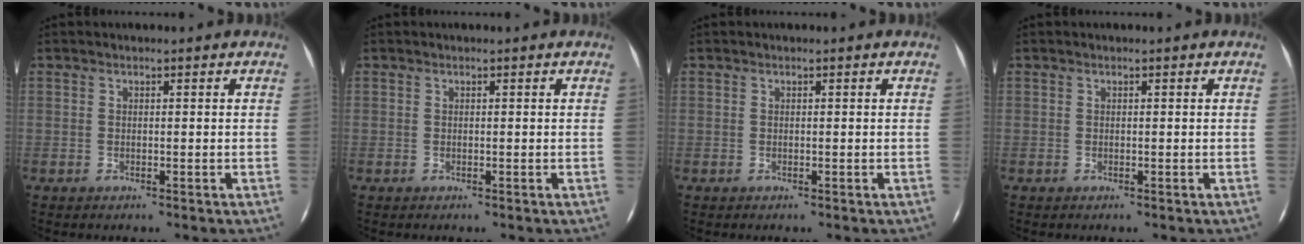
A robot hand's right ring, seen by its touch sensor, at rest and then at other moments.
{"total": 0.0}
{"total": 0.0}
{"total": 0.0}